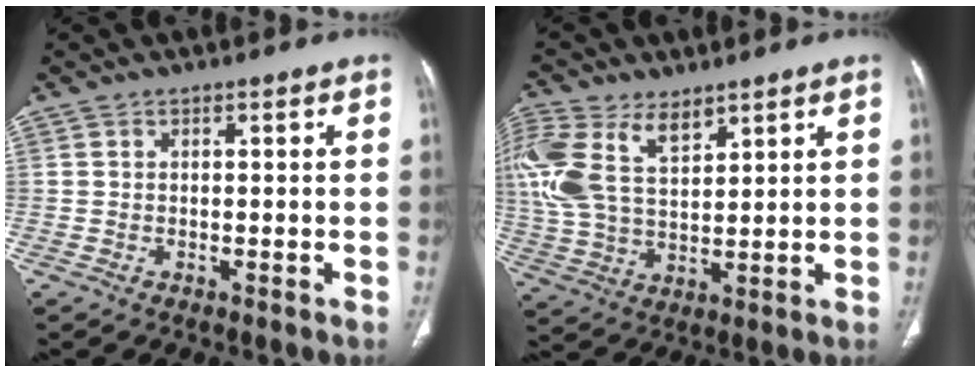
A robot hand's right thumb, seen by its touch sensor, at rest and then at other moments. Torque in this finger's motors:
{"motor_torque": [0.26, 0.60, 0.94, 1.00, 0.17]}